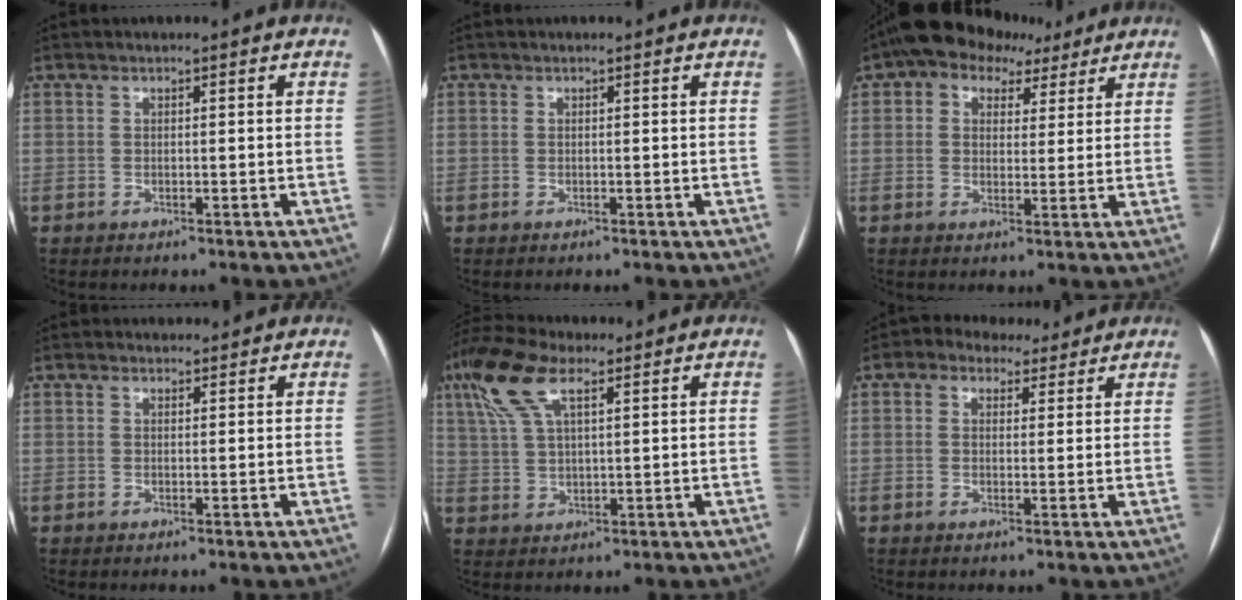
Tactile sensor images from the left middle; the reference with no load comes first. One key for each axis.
{"total": 0.0}
{"total": 8.2, "fx": 4.9, "fy": 5.6, "fz": 3.3, "tx": -0.043, "ty": 0.040, "tz": 0.073}
{"total": 2.4, "fx": 2.2, "fy": 1.0, "fz": 0.3, "tx": -0.006, "ty": 0.022, "tz": 0.033}
{"total": 10.2, "fx": 6.0, "fy": 3.3, "fz": 7.6, "tx": -0.172, "ty": 0.029, "tz": 0.118}
{"total": 5.8, "fx": 4.1, "fy": 3.7, "fz": 1.9, "tx": -0.028, "ty": 0.028, "tz": 0.062}